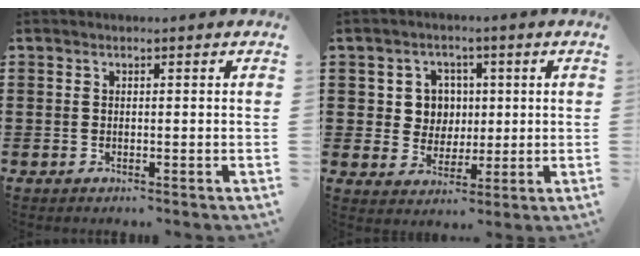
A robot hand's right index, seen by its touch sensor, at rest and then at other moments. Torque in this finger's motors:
{"motor_torque": [0.27, 0.27, 0.15, 0.04]}